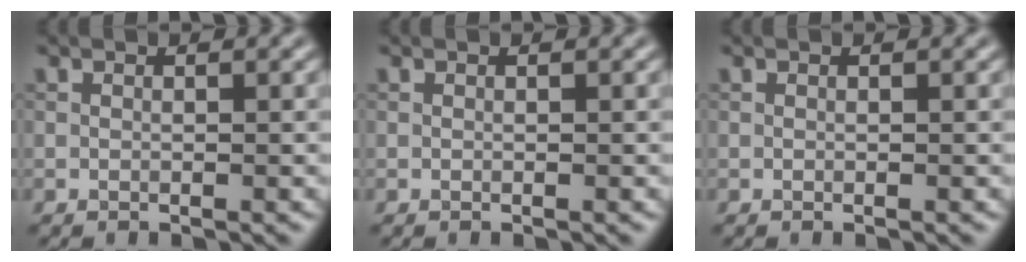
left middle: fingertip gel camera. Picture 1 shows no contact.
{"total": 0.0}
{"total": 0.0}